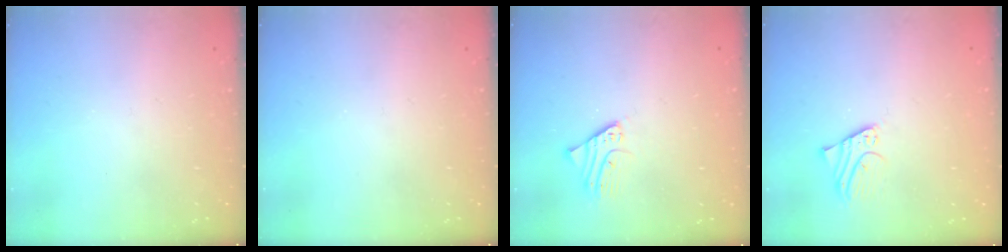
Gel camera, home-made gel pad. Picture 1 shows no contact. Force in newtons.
{"total": 0.0}
{"total": 2.3, "press": 2.3, "slide": 0.1}
{"total": 1.7, "press": 1.6, "slide": 0.1}